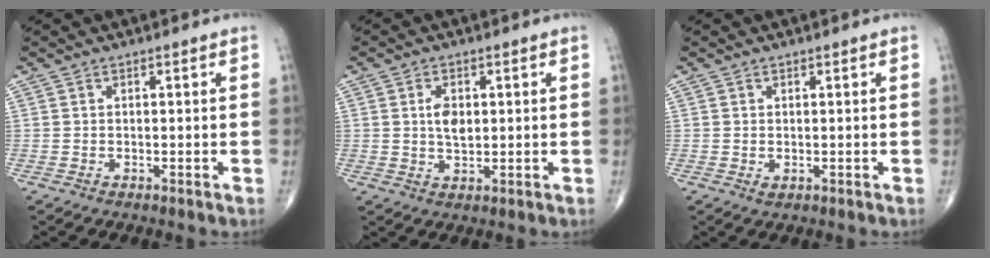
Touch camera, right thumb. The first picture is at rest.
{"total": 4.2, "force": [0.7, 2.5, 3.3], "torque": [-0.052, -0.005, 0.012]}
{"total": 0.9, "force": [0.0, 0.7, 0.6], "torque": [-0.012, -0.003, 0.003]}